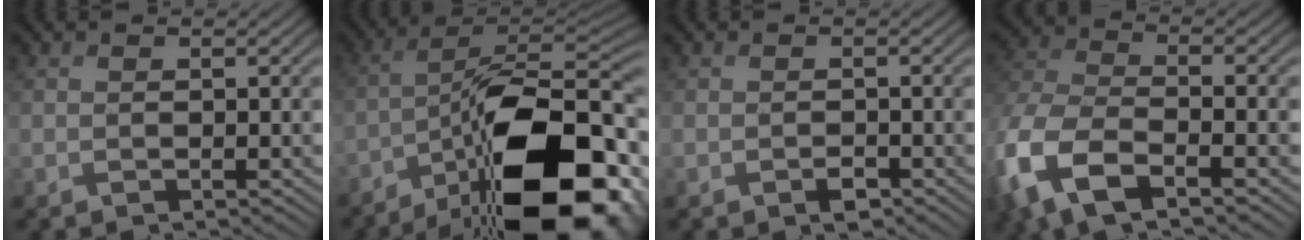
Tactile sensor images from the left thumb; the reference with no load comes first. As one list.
[{"total": 19.1, "force": [-10.1, 7.6, 14.4], "torque": [-0.206, -0.001, -0.162]}, {"total": 1.5, "force": [-0.9, 0.8, 0.9], "torque": [-0.016, -0.002, -0.015]}, {"total": 11.0, "force": [-5.4, 5.1, 8.2], "torque": [-0.208, -0.022, -0.112]}]